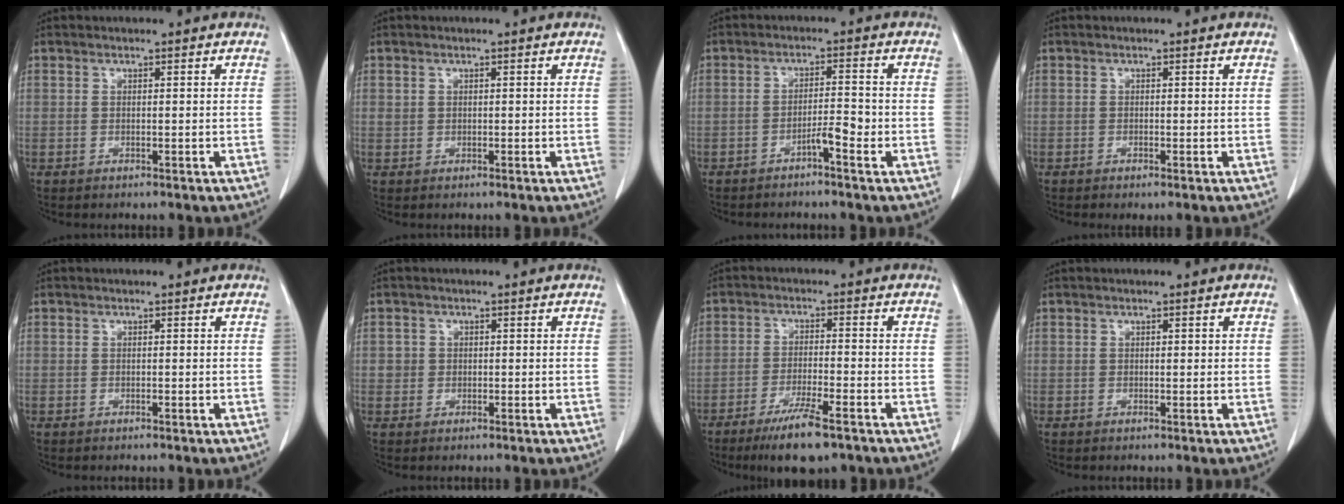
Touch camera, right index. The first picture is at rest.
{"total": 0.8, "force": [0.3, 0.8, 0.1], "torque": [0.004, 0.006, 0.003]}
{"total": 3.0, "force": [-1.8, 0.1, 2.4], "torque": [-0.034, 0.005, -0.033]}
{"total": 0.7, "force": [-0.4, 0.1, 0.6], "torque": [-0.010, -0.001, -0.005]}
{"total": 0.0}
{"total": 1.5, "force": [0.1, 1.5, 0.1], "torque": [0.005, 0.006, -0.001]}
{"total": 8.1, "force": [-5.4, 0.9, 5.9], "torque": [-0.106, -0.017, -0.090]}
{"total": 0.6, "force": [0.2, 0.3, 0.5], "torque": [-0.003, 0.002, 0.003]}